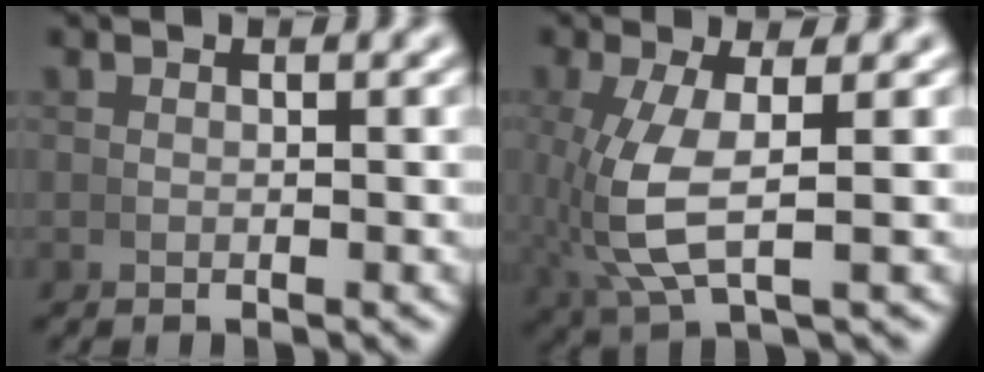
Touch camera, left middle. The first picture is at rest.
{"total": 5.7, "force": [0.2, 2.2, 5.2], "torque": [-0.119, -0.007, 0.015]}